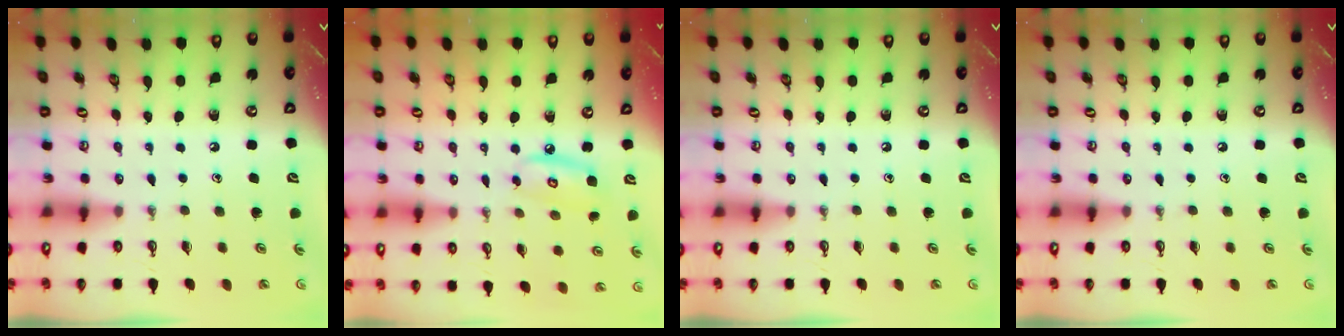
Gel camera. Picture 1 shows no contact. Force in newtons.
{"total": 6.9, "press": 6.9, "slide": 0.4}
{"total": 0.0}
{"total": 0.0}